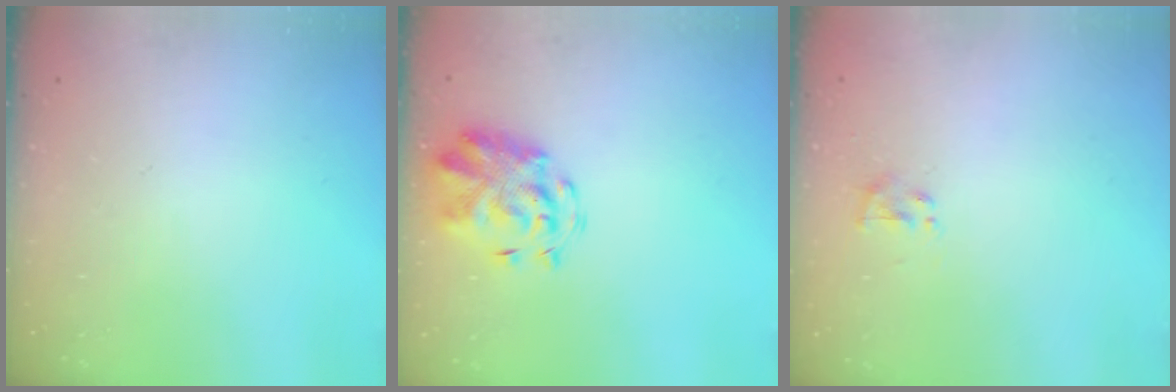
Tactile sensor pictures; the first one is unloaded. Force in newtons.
{"total": 4.0, "press": 3.7, "slide": 1.3}
{"total": 1.4, "press": 1.2, "slide": 0.6}